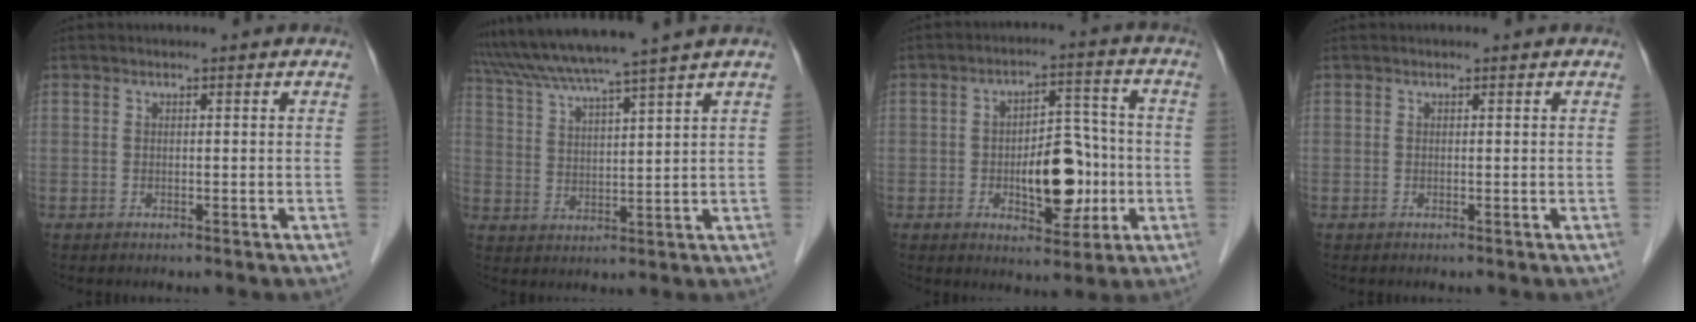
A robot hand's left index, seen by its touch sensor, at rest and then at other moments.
{"total": 12.2, "force": [10.5, -2.4, 5.7], "torque": [-0.103, 0.003, 0.176]}
{"total": 9.6, "force": [-2.1, 4.6, 8.2], "torque": [-0.123, 0.018, -0.026]}
{"total": 0.5, "force": [0.5, 0.1, 0.1], "torque": [-0.004, 0.010, 0.008]}